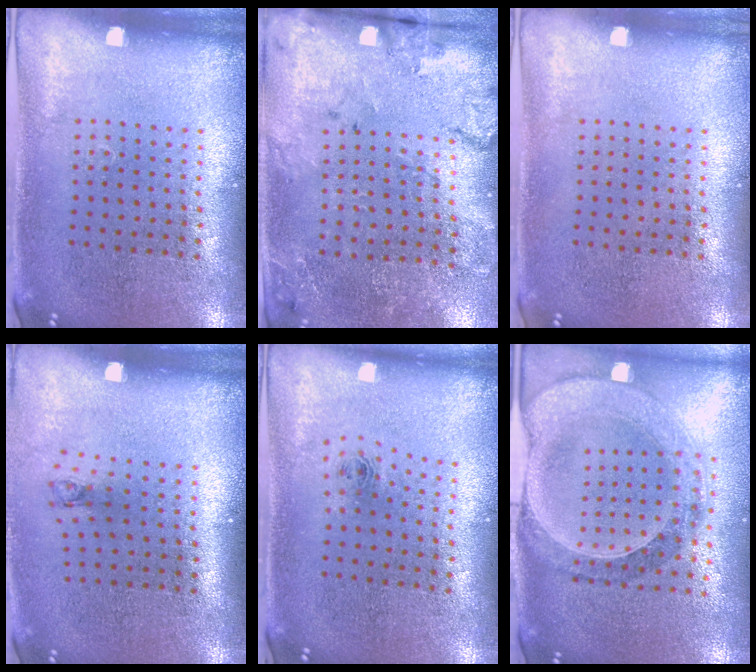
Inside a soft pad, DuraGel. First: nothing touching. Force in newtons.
{"total": 1.8, "press": 1.6, "slide": 0.8}
{"total": 0.0}
{"total": 0.8, "press": 0.3, "slide": 0.8}
{"total": 0.9, "press": 0.4, "slide": 0.8}
{"total": 1.5, "press": 1.4, "slide": 0.4}